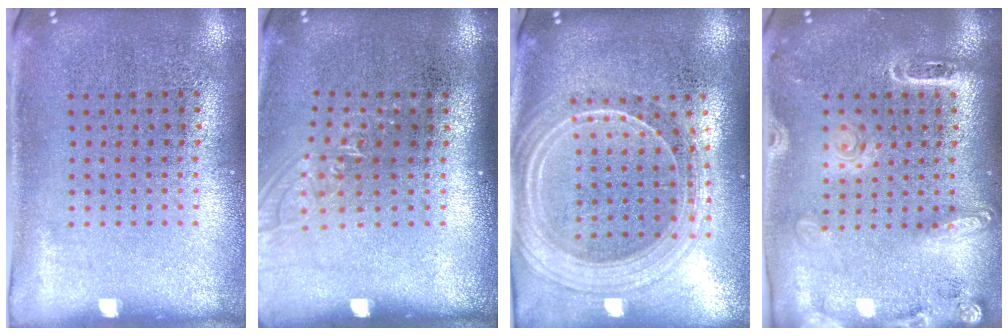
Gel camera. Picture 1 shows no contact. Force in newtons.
{"total": 1.1, "press": 1.0, "slide": 0.5}
{"total": 2.2, "press": 1.9, "slide": 1.0}
{"total": 1.9, "press": 1.7, "slide": 0.9}